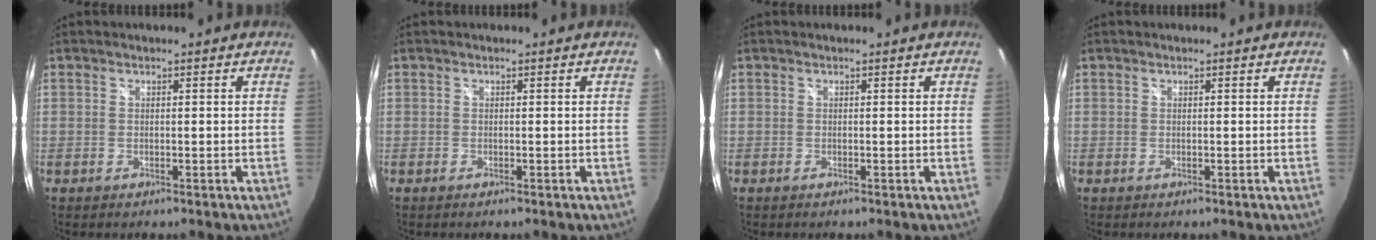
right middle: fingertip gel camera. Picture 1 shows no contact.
{"total": 0.0}
{"total": 0.0}
{"total": 0.0}